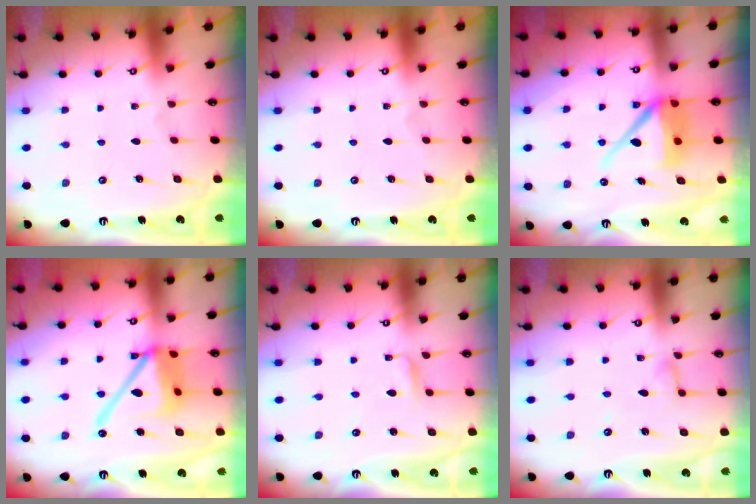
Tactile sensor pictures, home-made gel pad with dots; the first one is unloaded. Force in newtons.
{"total": 0.0}
{"total": 10.0, "press": 9.9, "slide": 1.4}
{"total": 16.9, "press": 16.8, "slide": 1.8}
{"total": 3.0, "press": 3.0, "slide": 0.3}
{"total": 4.1, "press": 4.1, "slide": 0.3}